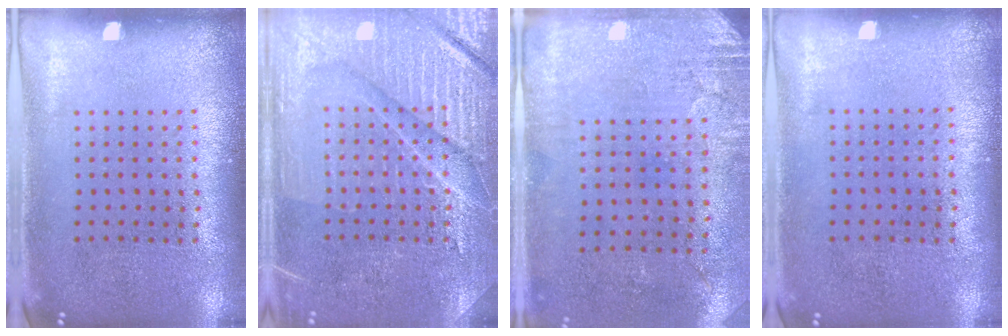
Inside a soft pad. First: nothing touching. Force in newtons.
{"total": 6.4, "press": 6.3, "slide": 0.8}
{"total": 2.9, "press": 2.4, "slide": 1.6}
{"total": 0.0}